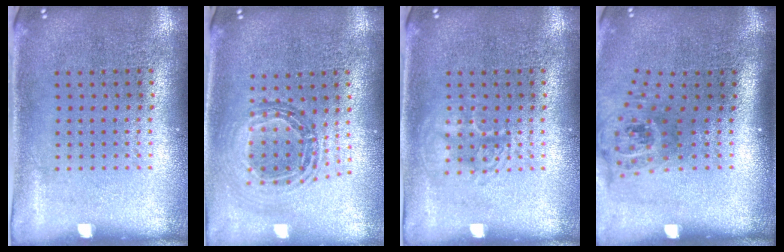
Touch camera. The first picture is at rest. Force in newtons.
{"total": 0.9, "press": 0.9, "slide": 0.1}
{"total": 1.8, "press": 1.7, "slide": 0.2}
{"total": 1.9, "press": 1.4, "slide": 1.3}